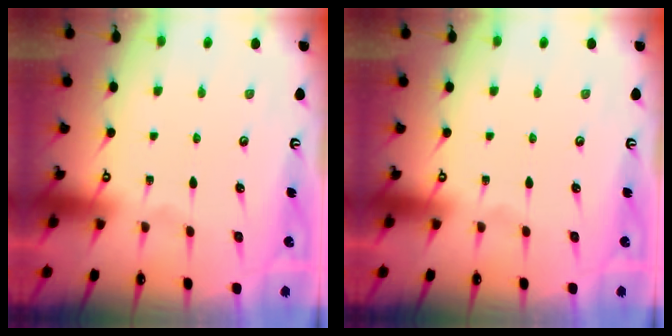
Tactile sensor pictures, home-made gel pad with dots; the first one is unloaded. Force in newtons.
{"total": 0.0}